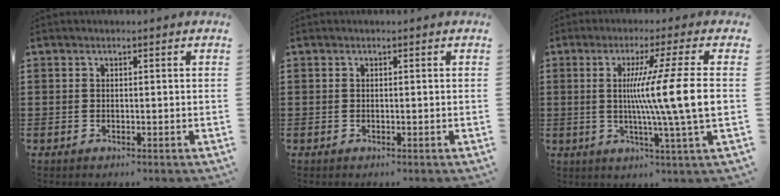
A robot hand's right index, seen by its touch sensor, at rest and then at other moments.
{"total": 0.0}
{"total": 12.1, "force": [0.2, -1.2, 12.0], "torque": [-0.216, -0.015, -0.010]}